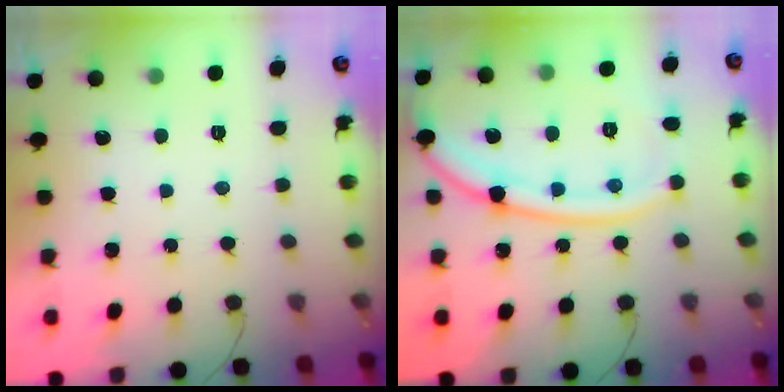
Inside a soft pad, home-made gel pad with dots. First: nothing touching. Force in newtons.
{"total": 17.1, "press": 17.0, "slide": 2.0}